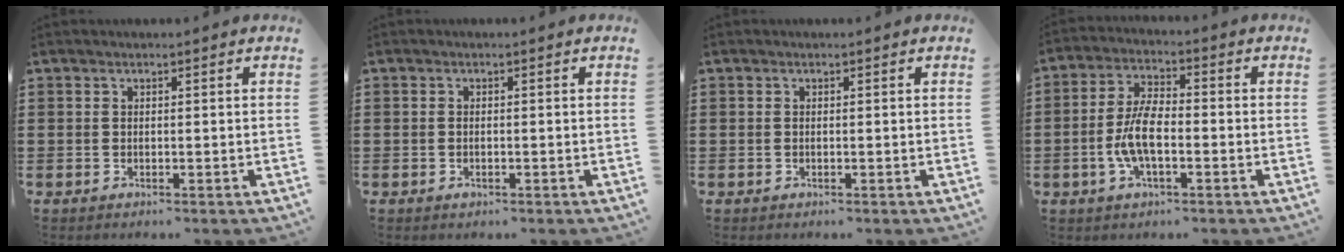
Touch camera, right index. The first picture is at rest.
{"total": 0.8, "force": [-0.4, 0.4, 0.6], "torque": [-0.013, -0.003, -0.006]}
{"total": 0.0}
{"total": 6.7, "force": [-1.6, 2.7, 5.9], "torque": [-0.135, -0.003, -0.037]}